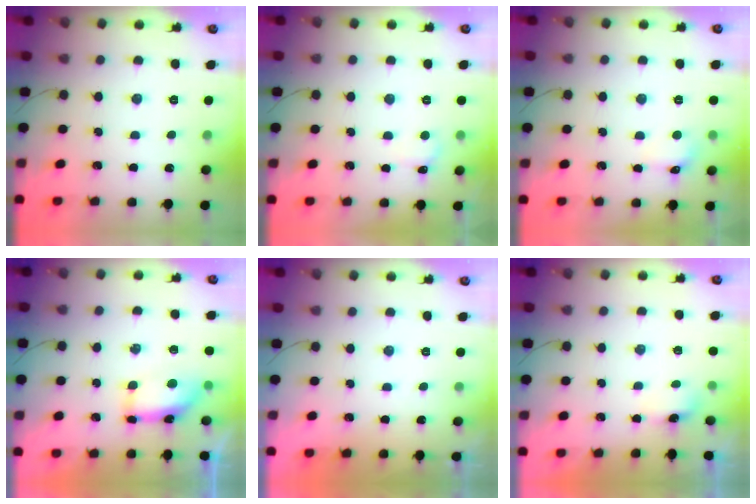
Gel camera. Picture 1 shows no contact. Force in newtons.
{"total": 4.4, "press": 4.2, "slide": 1.2}
{"total": 5.4, "press": 5.1, "slide": 1.9}
{"total": 7.5, "press": 7.5, "slide": 0.6}
{"total": 1.8, "press": 0.1, "slide": 1.8}
{"total": 3.3, "press": 3.1, "slide": 1.1}